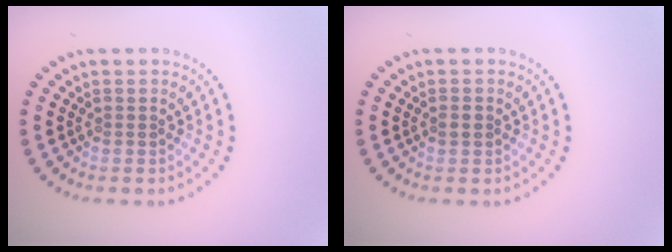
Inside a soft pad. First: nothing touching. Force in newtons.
{"total": 1.2, "press": 1.2, "slide": 0.1}